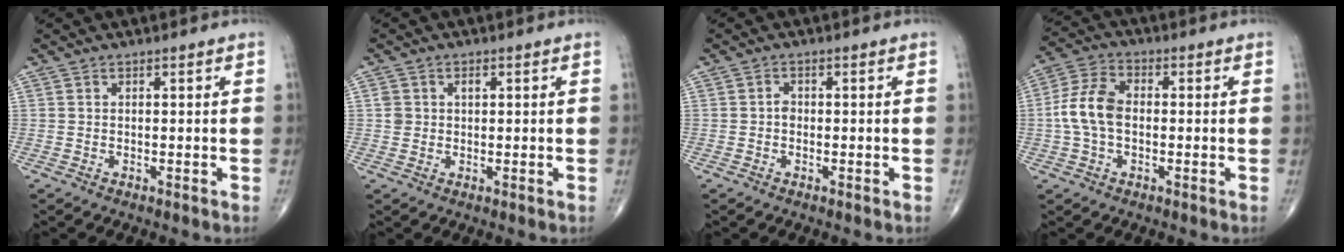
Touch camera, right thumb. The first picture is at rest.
{"total": 2.4, "force": [0.6, 2.0, 1.2], "torque": [-0.010, -0.002, 0.013]}
{"total": 1.3, "force": [-0.3, 1.0, 0.8], "torque": [-0.005, 0.004, -0.008]}
{"total": 8.8, "force": [-0.5, 5.5, 6.8], "torque": [-0.142, 0.024, -0.018]}